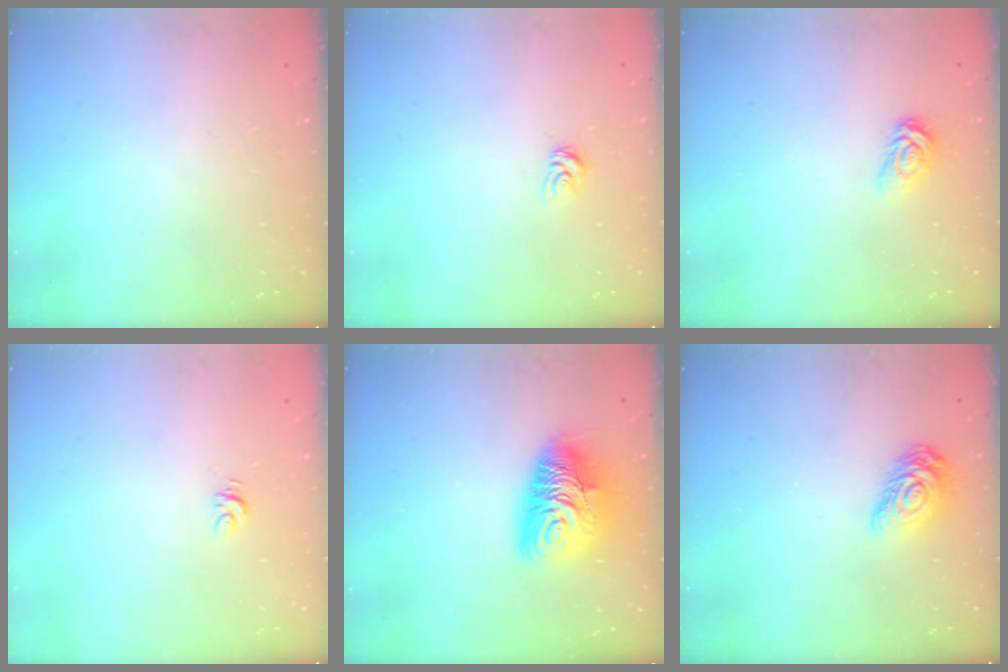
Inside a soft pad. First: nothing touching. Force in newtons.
{"total": 4.1, "press": 4.1, "slide": 0.2}
{"total": 3.9, "press": 3.9, "slide": 0.5}
{"total": 3.5, "press": 3.5, "slide": 0.3}
{"total": 13.9, "press": 13.8, "slide": 1.5}
{"total": 11.1, "press": 11.1, "slide": 0.5}